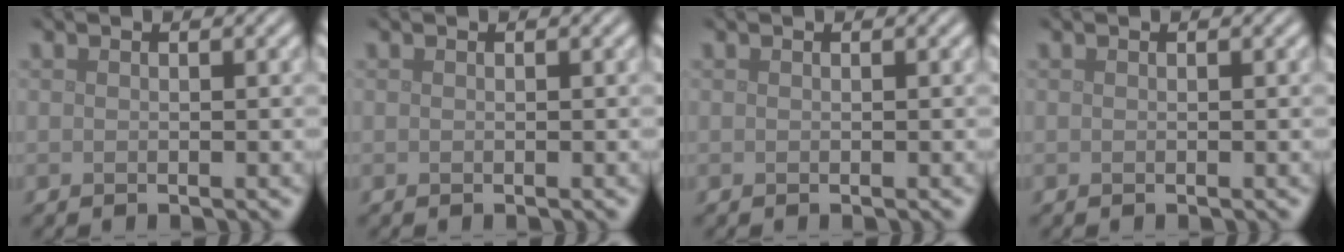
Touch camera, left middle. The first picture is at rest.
{"total": 0.0}
{"total": 0.0}
{"total": 0.0}